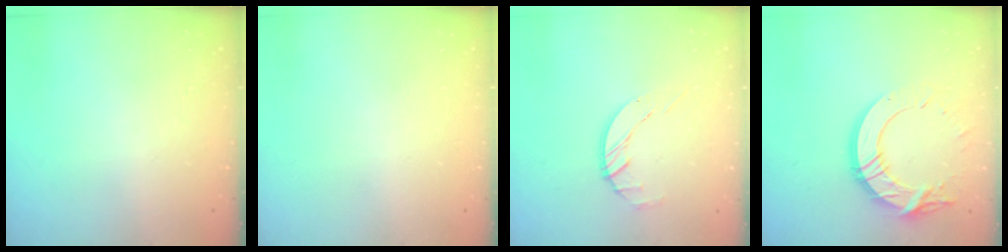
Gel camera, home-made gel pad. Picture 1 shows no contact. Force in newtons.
{"total": 0.0}
{"total": 3.4, "press": 3.4, "slide": 0.4}
{"total": 15.4, "press": 15.3, "slide": 1.3}